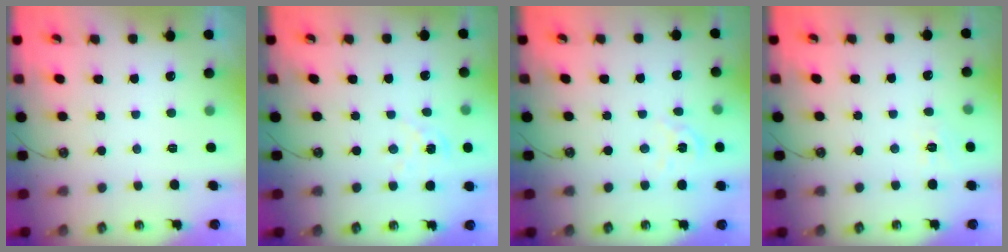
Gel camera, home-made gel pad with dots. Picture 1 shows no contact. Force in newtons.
{"total": 1.6, "press": 1.6, "slide": 0.2}
{"total": 3.3, "press": 3.3, "slide": 0.2}
{"total": 3.9, "press": 3.9, "slide": 0.6}